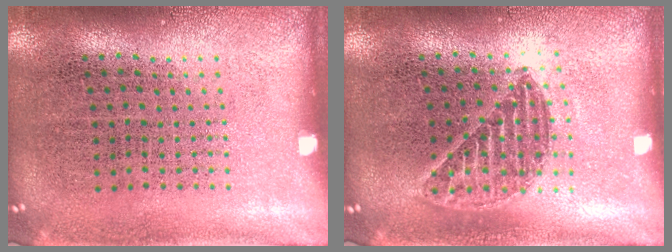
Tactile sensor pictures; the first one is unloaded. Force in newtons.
{"total": 1.2, "press": 1.1, "slide": 0.4}